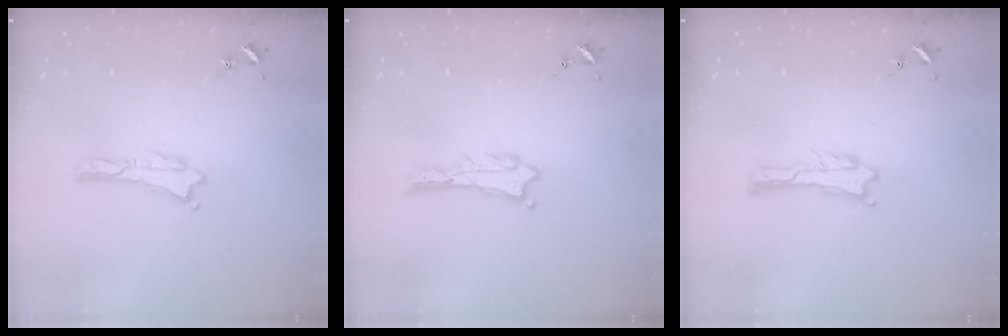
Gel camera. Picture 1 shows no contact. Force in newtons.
{"total": 0.8, "press": 0.8, "slide": 0.1}
{"total": 0.0}